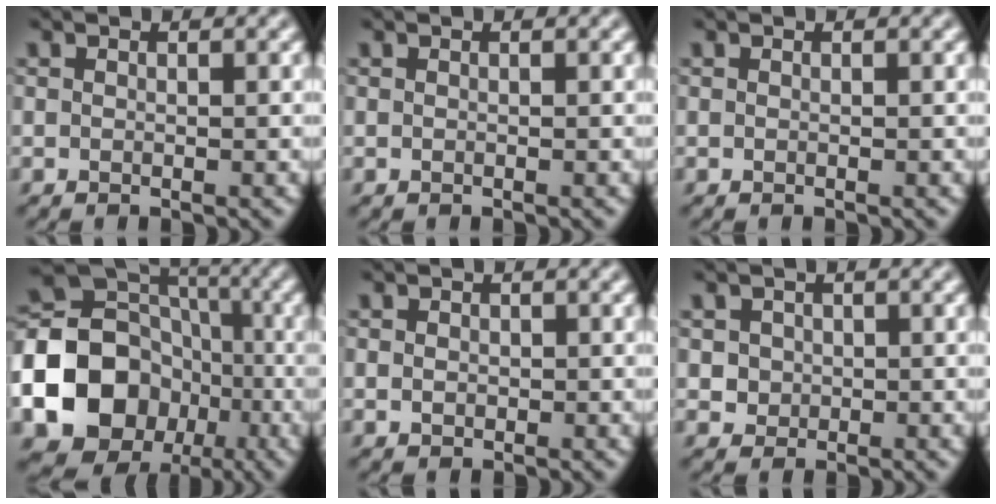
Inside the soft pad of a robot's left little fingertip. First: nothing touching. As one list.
[{"total": 0.0}, {"total": 0.0}, {"total": 21.6, "force": [-6.3, 19.1, 7.8], "torque": [-0.181, -0.020, -0.135]}, {"total": 0.9, "force": [0.0, 0.8, 0.4], "torque": [-0.004, 0.004, -0.003]}, {"total": 2.1, "force": [0.4, 1.9, 0.8], "torque": [-0.014, 0.006, 0.015]}]